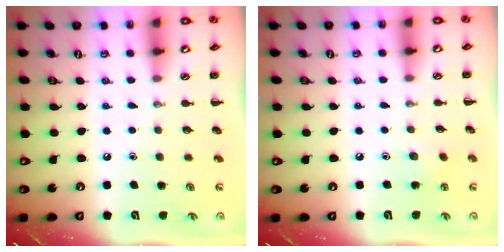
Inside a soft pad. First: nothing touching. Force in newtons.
{"total": 3.0, "press": 2.9, "slide": 0.9}